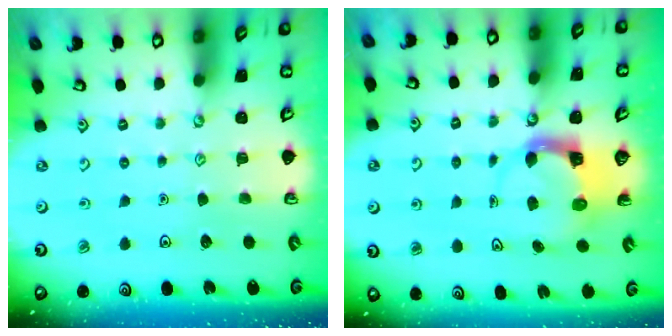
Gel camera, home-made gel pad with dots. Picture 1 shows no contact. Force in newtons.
{"total": 3.6, "press": 3.5, "slide": 0.5}